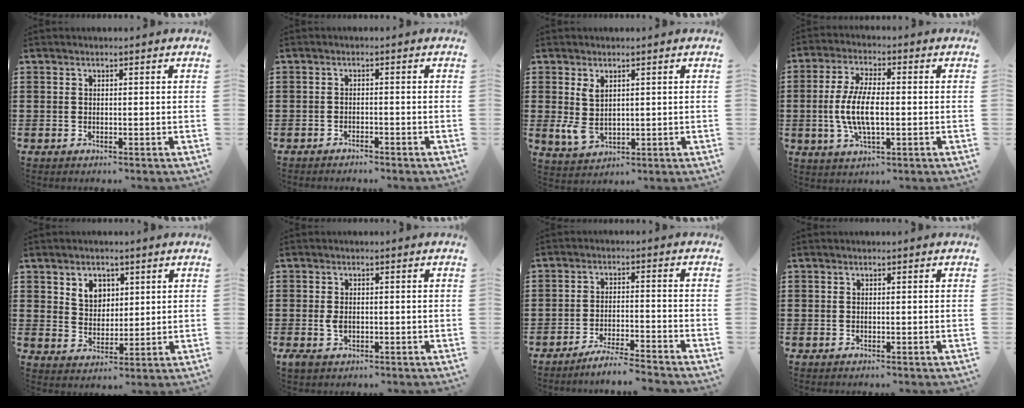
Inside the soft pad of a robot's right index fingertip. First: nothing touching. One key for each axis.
{"total": 1.2, "fx": -1.2, "fy": 0.1, "fz": 0.1, "tx": -0.006, "ty": 0.001, "tz": -0.025}
{"total": 3.8, "fx": 0.7, "fy": 2.3, "fz": 2.9, "tx": -0.066, "ty": -0.001, "tz": 0.012}
{"total": 8.3, "fx": -1.1, "fy": 3.1, "fz": 7.7, "tx": -0.175, "ty": -0.010, "tz": -0.029}
{"total": 4.6, "fx": 2.6, "fy": 3.6, "fz": 1.4, "tx": -0.042, "ty": 0.013, "tz": 0.047}
{"total": 1.9, "fx": -0.4, "fy": 1.1, "fz": 1.5, "tx": -0.039, "ty": -0.004, "tz": -0.008}
{"total": 4.3, "fx": -4.1, "fy": -0.4, "fz": 1.0, "tx": -0.026, "ty": -0.007, "tz": -0.084}
{"total": 0.0}